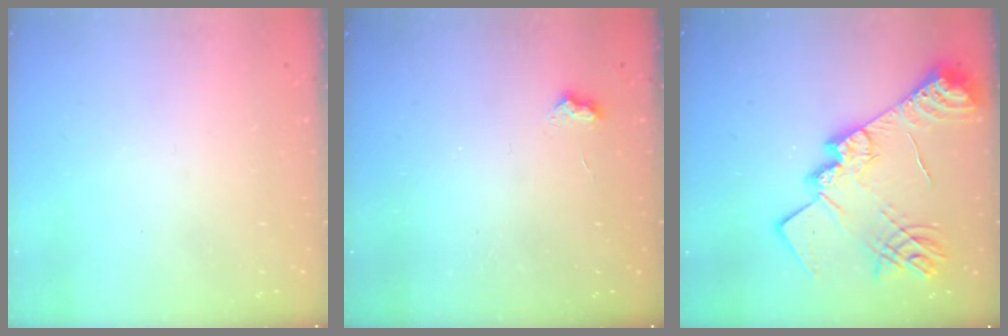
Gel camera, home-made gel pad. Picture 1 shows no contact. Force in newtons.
{"total": 4.0, "press": 3.9, "slide": 0.5}
{"total": 24.3, "press": 24.2, "slide": 2.0}